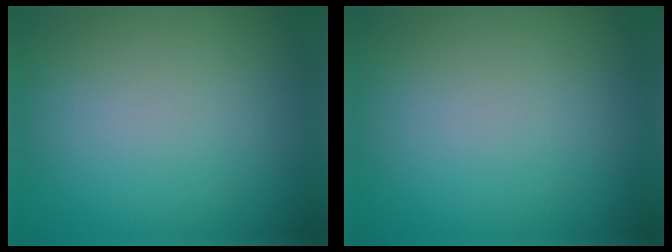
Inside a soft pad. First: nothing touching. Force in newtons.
{"total": 0.0}